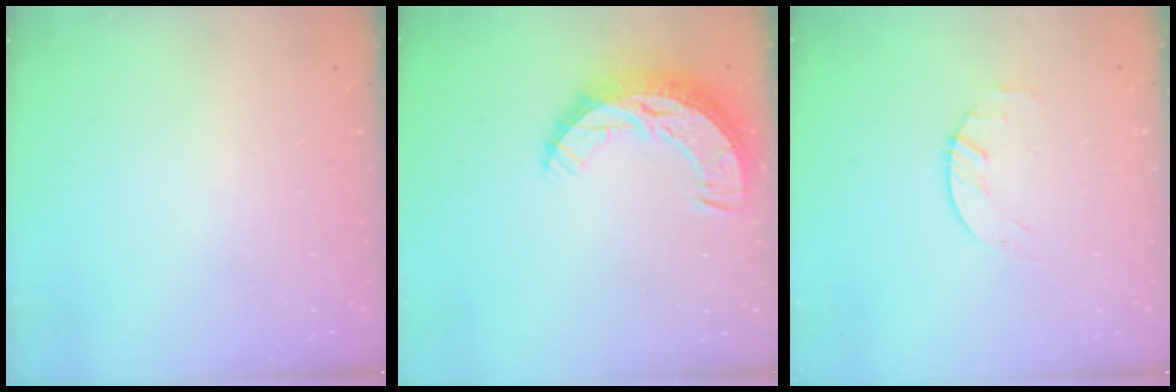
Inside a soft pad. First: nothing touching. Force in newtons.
{"total": 11.1, "press": 11.0, "slide": 0.8}
{"total": 2.2, "press": 2.2, "slide": 0.4}